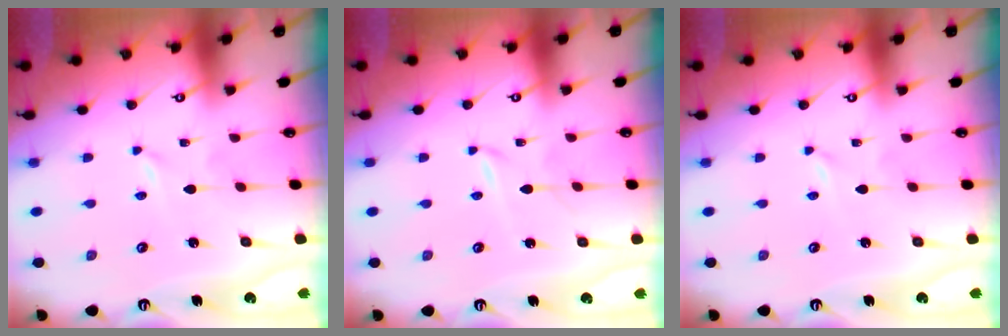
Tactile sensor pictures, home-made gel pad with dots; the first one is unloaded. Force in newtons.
{"total": 2.7, "press": 2.7, "slide": 0.3}
{"total": 0.0}